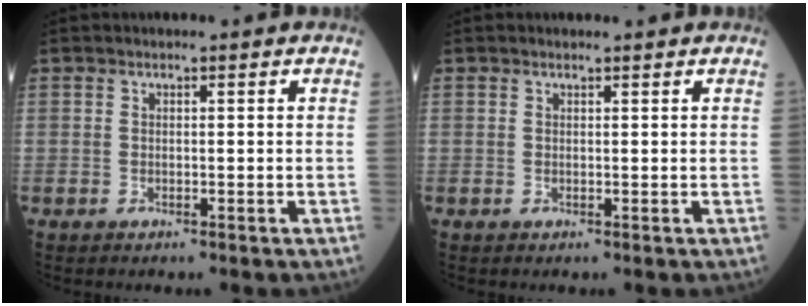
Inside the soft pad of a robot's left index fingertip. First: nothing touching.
{"total": 0.7, "force": [0.7, 0.1, 0.1], "torque": [-0.009, 0.000, 0.010]}